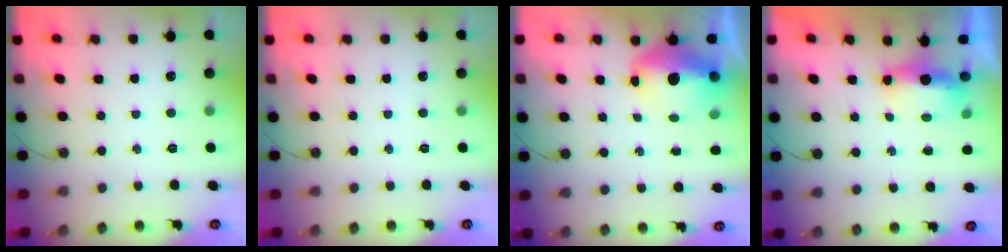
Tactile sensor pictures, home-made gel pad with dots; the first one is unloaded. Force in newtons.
{"total": 0.0}
{"total": 12.0, "press": 11.9, "slide": 1.1}
{"total": 5.6, "press": 5.6, "slide": 0.6}